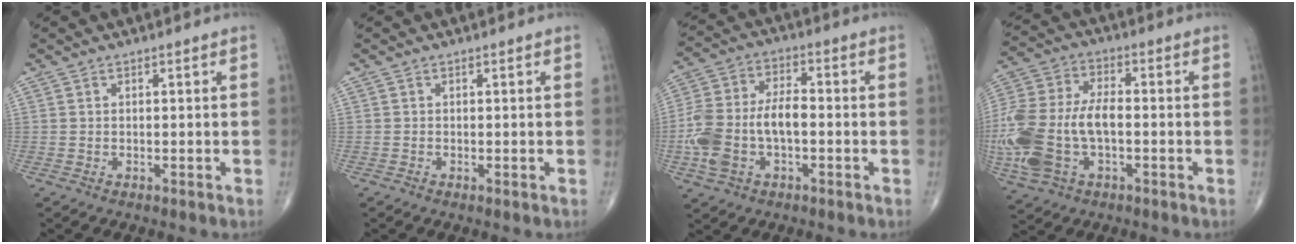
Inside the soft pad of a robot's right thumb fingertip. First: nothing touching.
{"total": 0.0}
{"total": 12.6, "force": [-2.5, 7.0, 10.1], "torque": [-0.219, 0.030, -0.049]}
{"total": 20.1, "force": [-3.7, 11.5, 16.0], "torque": [-0.388, 0.012, -0.063]}